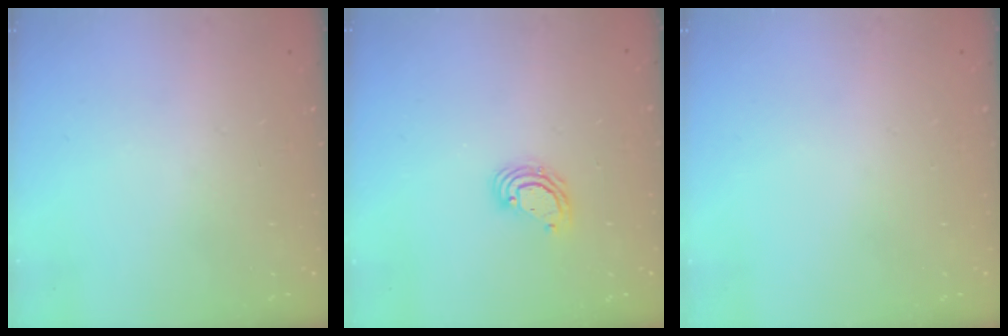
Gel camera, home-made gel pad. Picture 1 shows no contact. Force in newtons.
{"total": 5.6, "press": 5.6, "slide": 0.4}
{"total": 0.0}